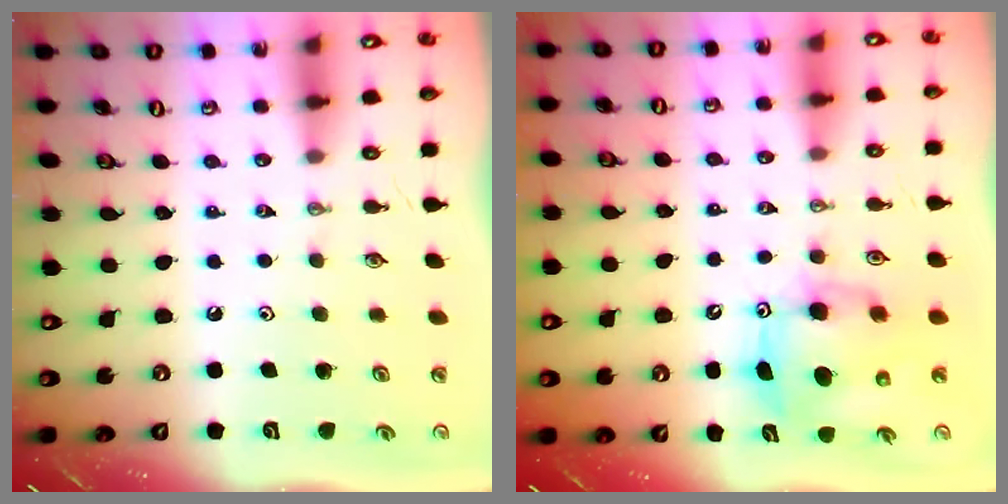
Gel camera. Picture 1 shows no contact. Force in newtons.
{"total": 8.2, "press": 8.2, "slide": 0.6}